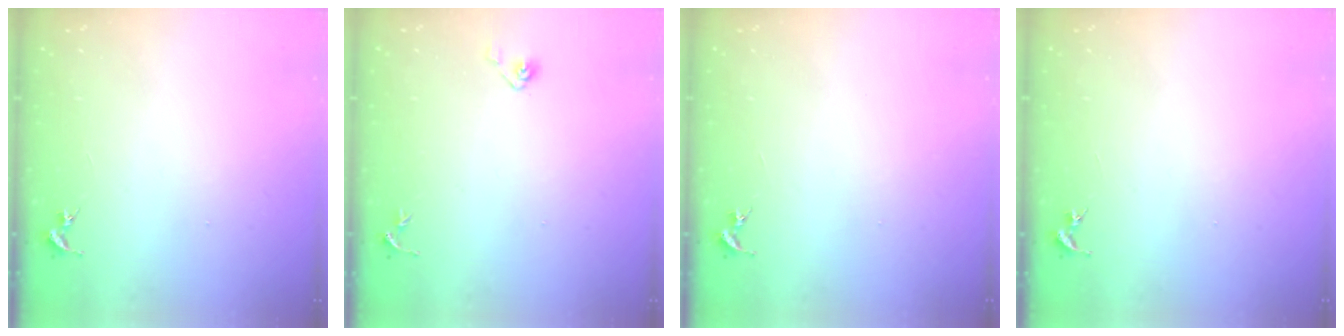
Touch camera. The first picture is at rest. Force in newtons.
{"total": 3.5, "press": 3.4, "slide": 0.8}
{"total": 0.0}
{"total": 0.0}